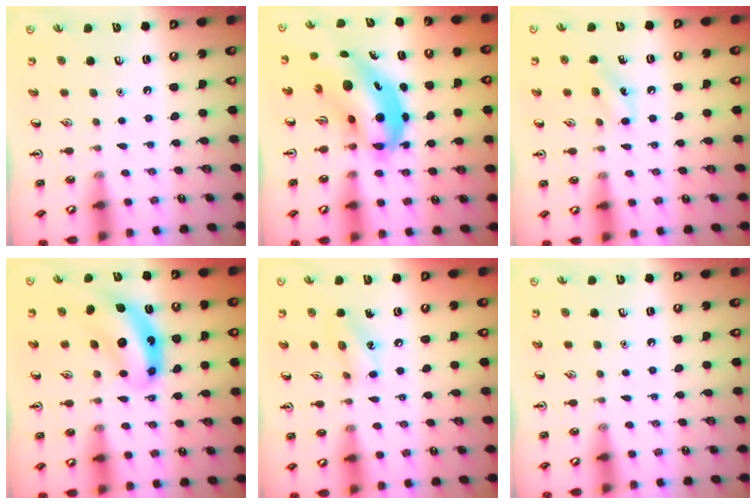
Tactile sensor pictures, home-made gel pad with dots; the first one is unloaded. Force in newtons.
{"total": 9.6, "press": 9.2, "slide": 2.7}
{"total": 7.4, "press": 7.1, "slide": 2.0}
{"total": 8.4, "press": 8.1, "slide": 2.2}
{"total": 8.4, "press": 8.3, "slide": 1.2}
{"total": 0.0}